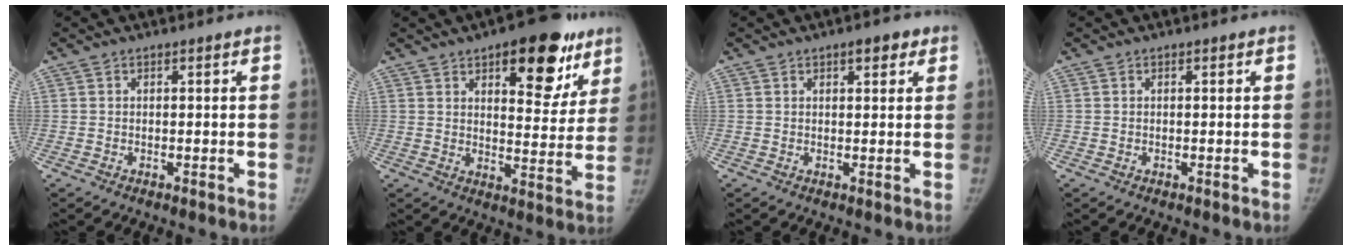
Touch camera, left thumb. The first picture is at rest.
{"total": 17.3, "force": [9.5, 7.7, 12.2], "torque": [-0.100, -0.040, 0.128]}
{"total": 3.1, "force": [1.8, 1.5, 2.1], "torque": [-0.013, -0.005, 0.021]}
{"total": 0.0}